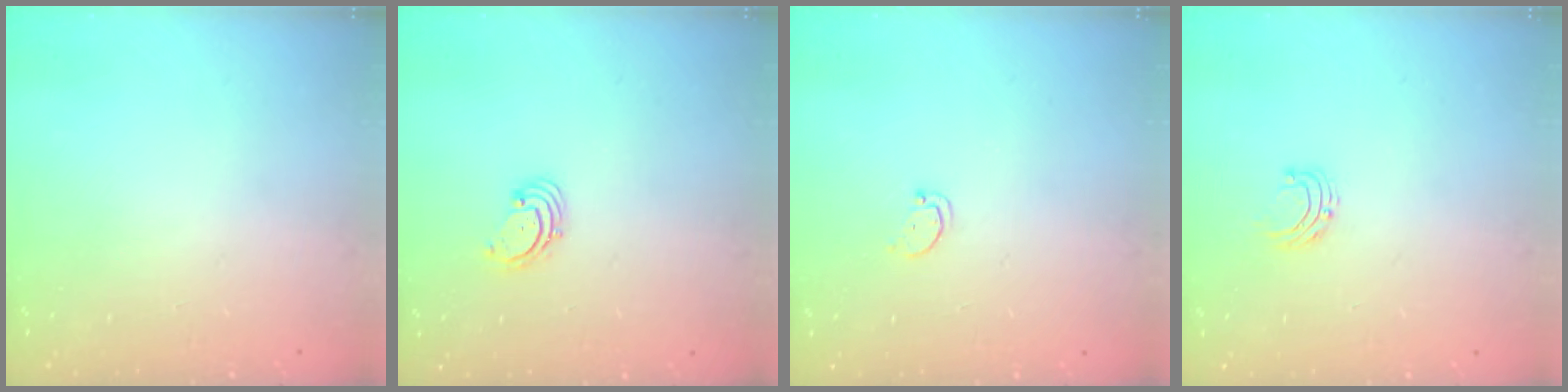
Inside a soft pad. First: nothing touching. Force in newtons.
{"total": 1.6, "press": 1.6, "slide": 0.2}
{"total": 1.7, "press": 1.7, "slide": 0.2}
{"total": 4.6, "press": 4.6, "slide": 0.5}